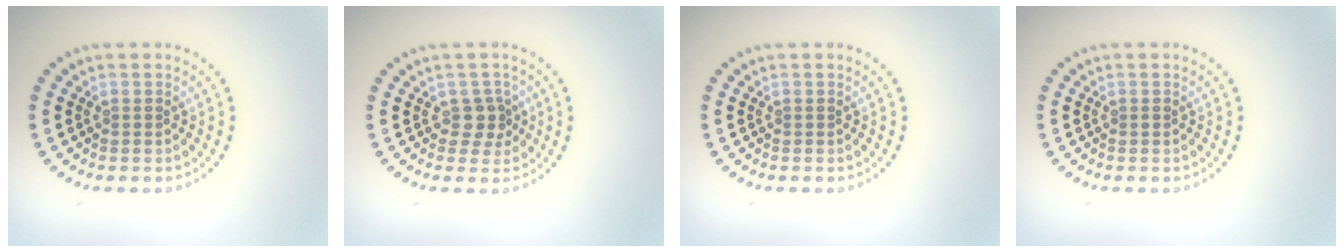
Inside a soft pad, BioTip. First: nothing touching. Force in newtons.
{"total": 1.8, "press": 1.5, "slide": 1.0}
{"total": 0.0}
{"total": 0.0}